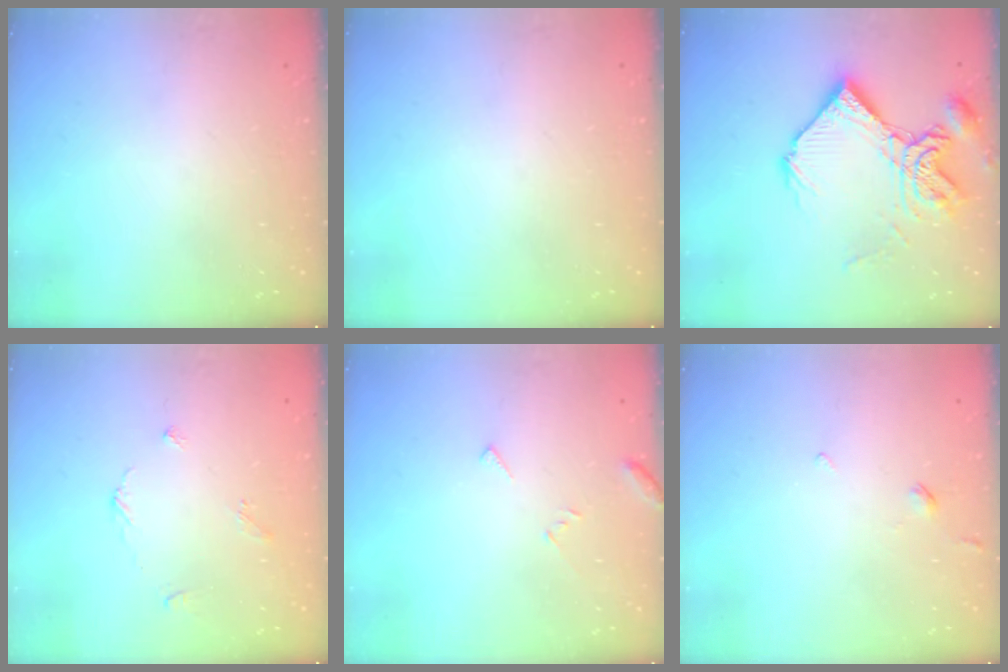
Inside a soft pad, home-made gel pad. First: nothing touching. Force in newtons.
{"total": 0.0}
{"total": 18.6, "press": 18.5, "slide": 1.9}
{"total": 4.5, "press": 4.5, "slide": 0.5}
{"total": 4.3, "press": 4.2, "slide": 0.4}
{"total": 1.8, "press": 1.7, "slide": 0.5}